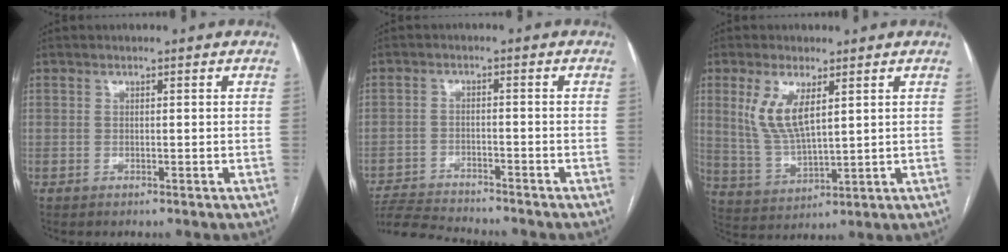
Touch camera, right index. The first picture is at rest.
{"total": 8.5, "force": [-8.3, 0.1, 1.9], "torque": [-0.034, -0.008, -0.142]}
{"total": 8.0, "force": [3.2, 2.6, 6.8], "torque": [-0.152, -0.004, 0.073]}